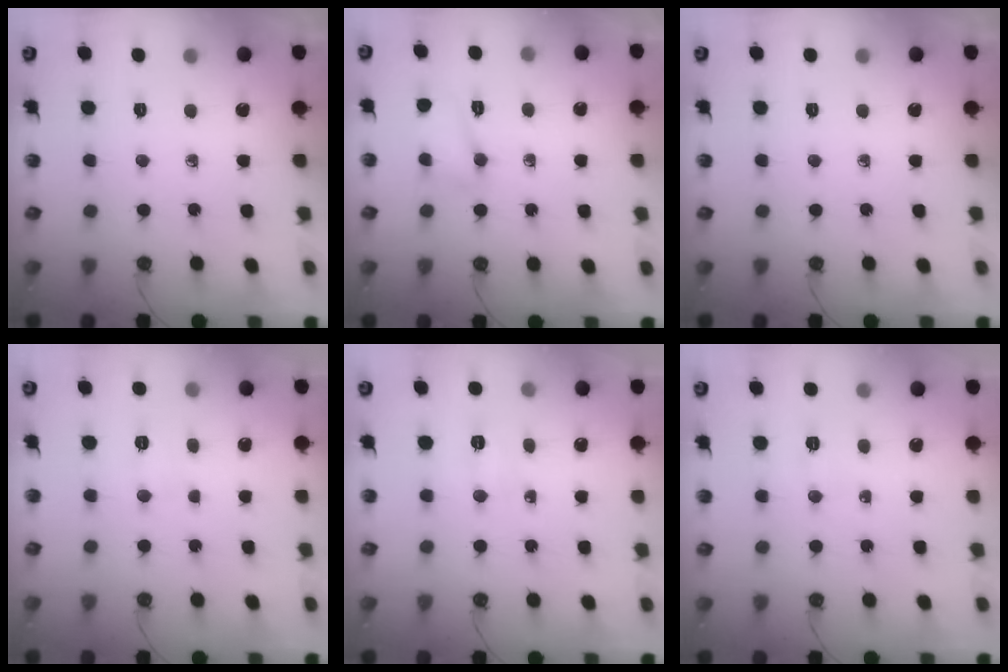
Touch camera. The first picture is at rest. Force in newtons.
{"total": 8.2, "press": 5.7, "slide": 5.9}
{"total": 0.0}
{"total": 3.8, "press": 3.7, "slide": 0.9}
{"total": 3.5, "press": 3.2, "slide": 1.2}
{"total": 4.6, "press": 4.4, "slide": 1.5}